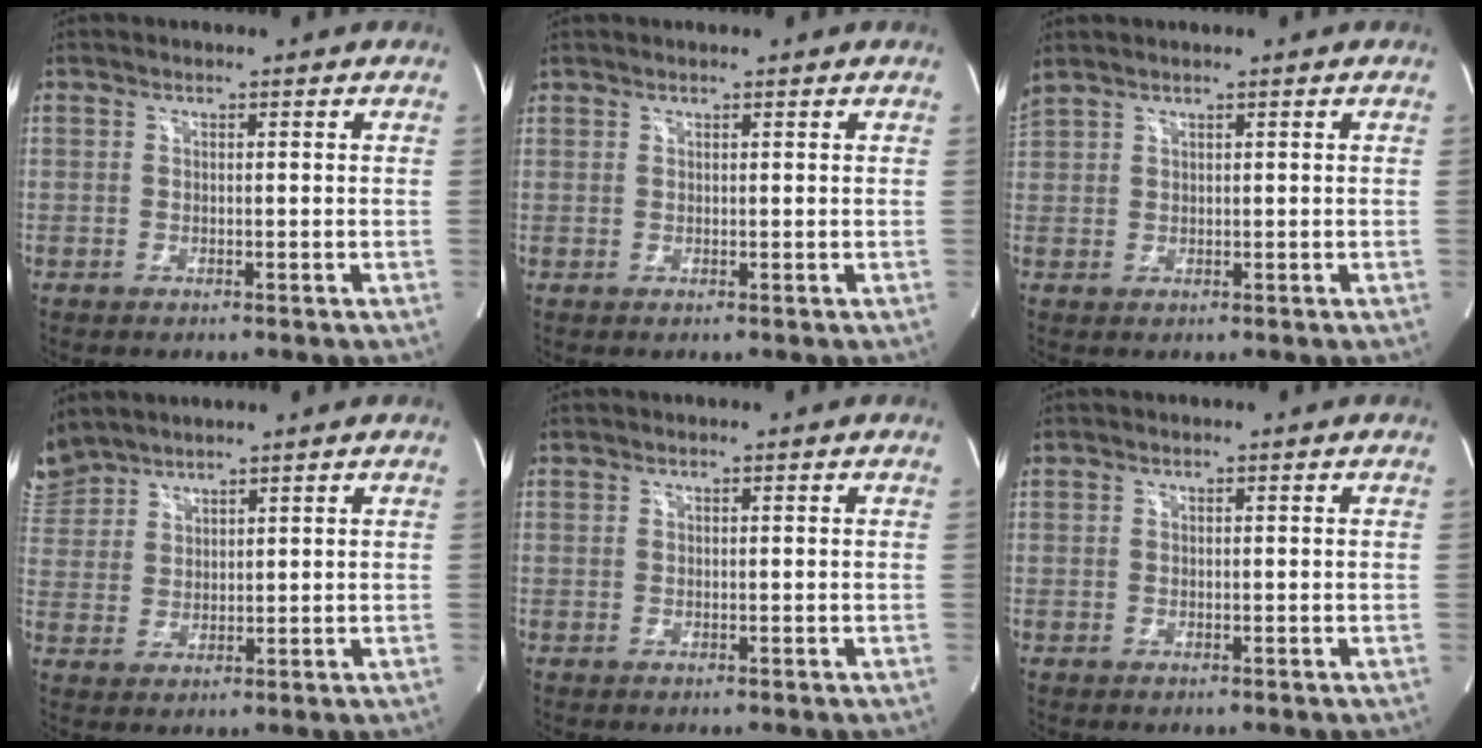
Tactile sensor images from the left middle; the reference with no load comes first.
{"total": 0.6, "force": [0.5, 0.3, 0.0], "torque": [-0.002, 0.004, 0.010]}
{"total": 2.3, "force": [2.1, 0.1, 1.1], "torque": [-0.043, 0.027, 0.055]}
{"total": 6.1, "force": [5.8, 2.0, 0.3], "torque": [-0.015, 0.016, 0.125]}
{"total": 0.0}
{"total": 0.0}